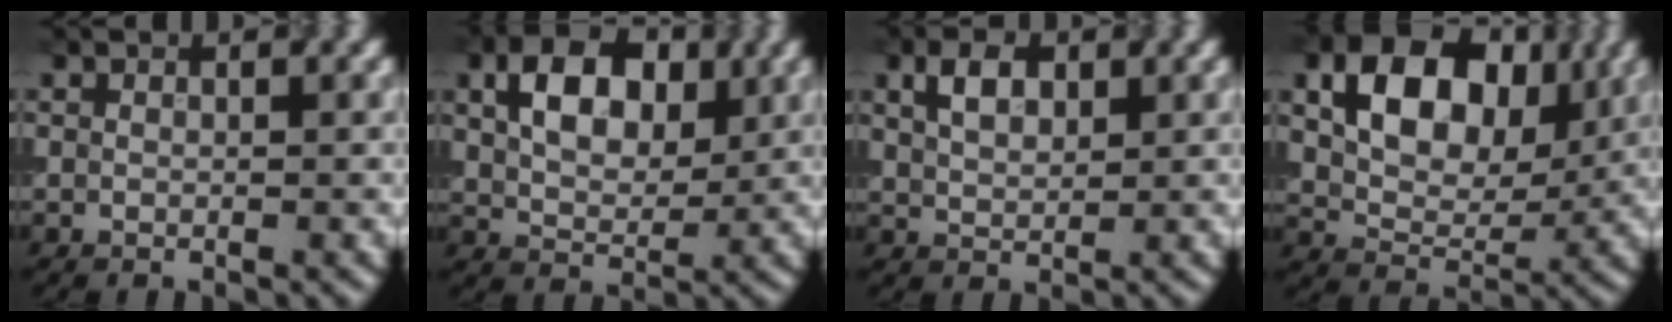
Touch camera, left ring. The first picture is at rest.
{"total": 6.2, "force": [2.0, 4.0, 4.3], "torque": [-0.074, 0.005, 0.031]}
{"total": 3.0, "force": [1.3, 1.8, 2.0], "torque": [-0.041, 0.005, 0.025]}
{"total": 8.8, "force": [2.7, 5.9, 6.0], "torque": [-0.099, -0.001, 0.040]}